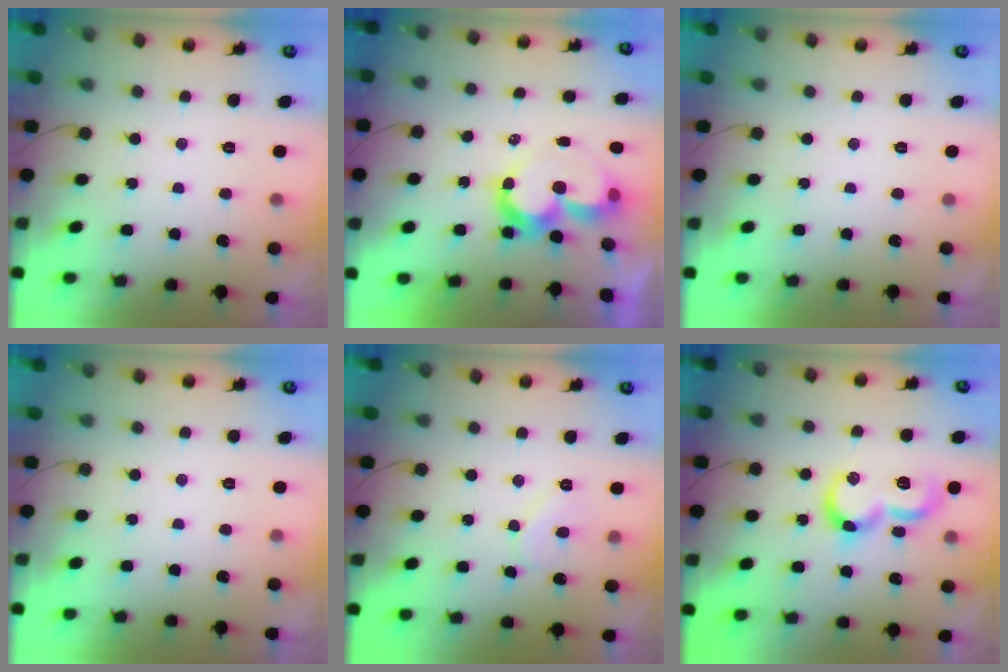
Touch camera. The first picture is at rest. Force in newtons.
{"total": 9.0, "press": 9.0, "slide": 0.7}
{"total": 1.7, "press": 1.7, "slide": 0.1}
{"total": 1.8, "press": 1.8, "slide": 0.1}
{"total": 5.2, "press": 5.2, "slide": 0.1}
{"total": 12.9, "press": 12.8, "slide": 1.1}